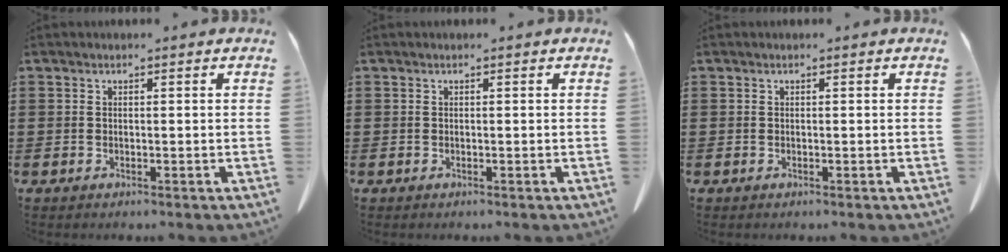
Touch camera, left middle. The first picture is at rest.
{"total": 0.0}
{"total": 0.0}